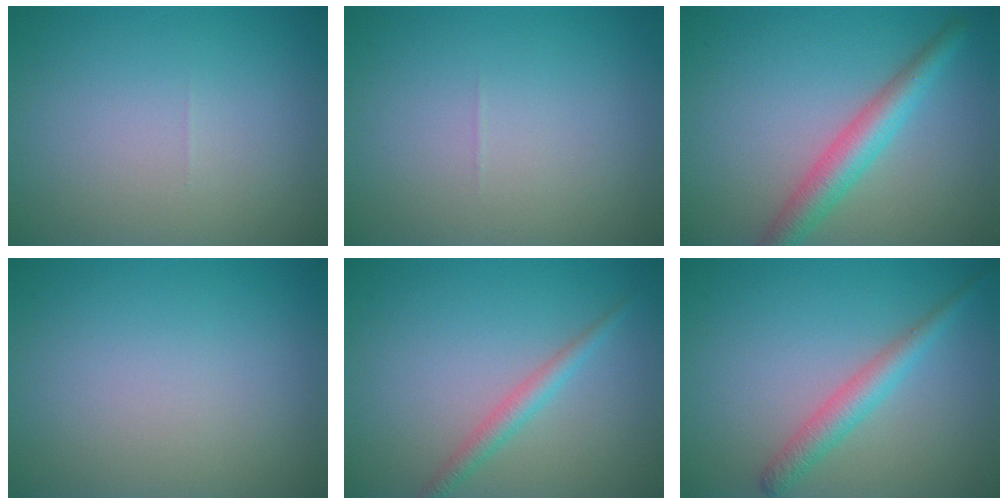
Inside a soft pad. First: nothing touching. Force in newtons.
{"total": 0.0}
{"total": 3.9, "press": 3.9, "slide": 0.1}
{"total": 0.0}
{"total": 2.0, "press": 2.0, "slide": 0.0}
{"total": 2.7, "press": 2.7, "slide": 0.1}